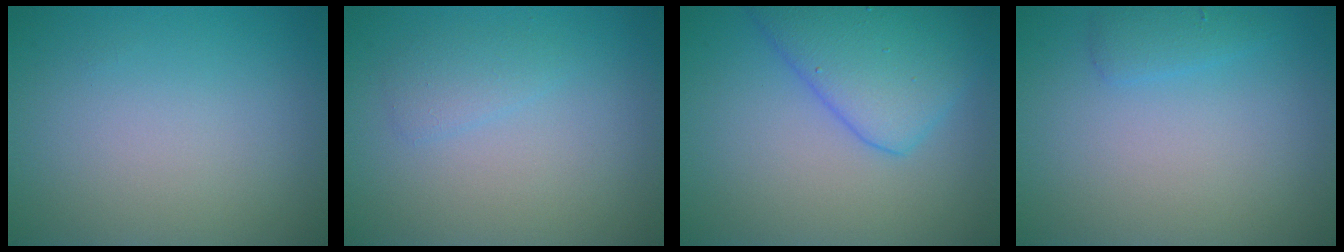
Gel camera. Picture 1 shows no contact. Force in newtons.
{"total": 1.4, "press": 1.4, "slide": 0.1}
{"total": 5.7, "press": 5.7, "slide": 0.3}
{"total": 1.3, "press": 1.3, "slide": 0.1}